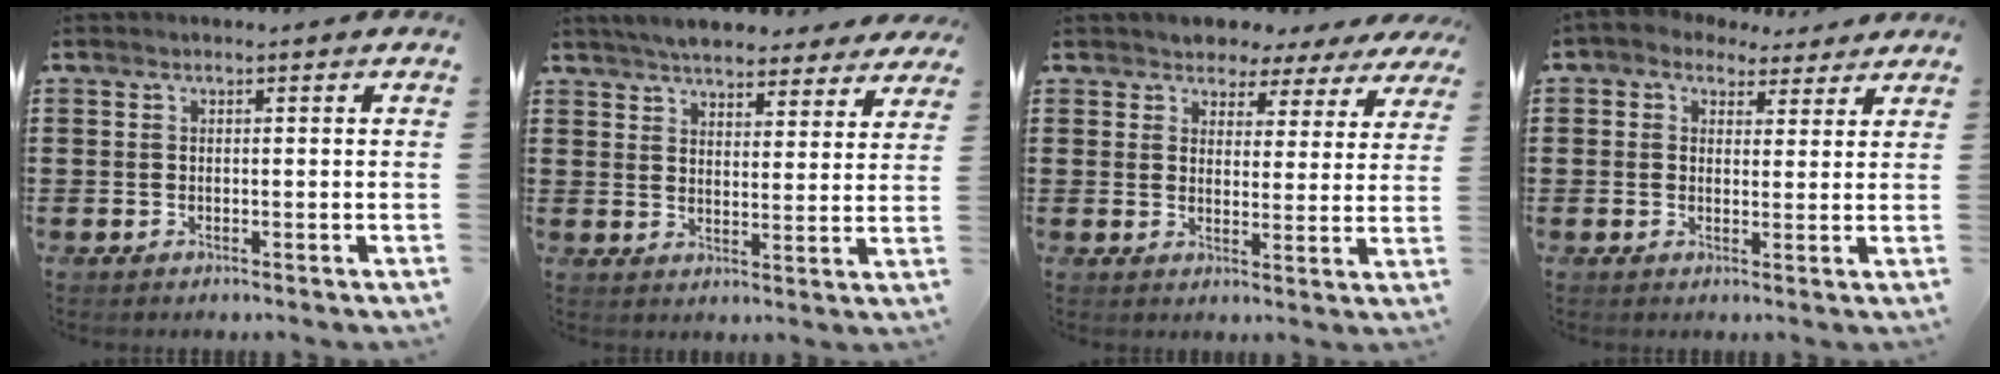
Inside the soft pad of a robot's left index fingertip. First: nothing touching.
{"total": 5.3, "force": [5.2, 0.7, 1.2], "torque": [-0.044, -0.015, 0.094]}
{"total": 3.5, "force": [3.1, 1.7, 0.0], "torque": [-0.023, -0.010, 0.051]}
{"total": 2.7, "force": [1.8, 1.9, 0.8], "torque": [-0.025, 0.003, 0.032]}